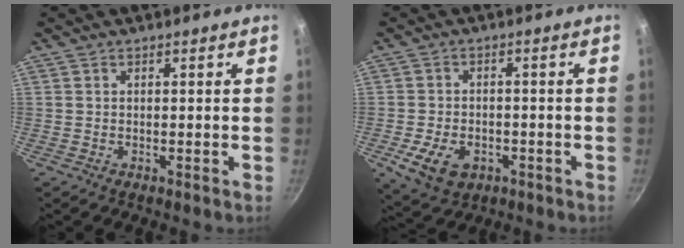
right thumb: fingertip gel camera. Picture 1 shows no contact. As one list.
[{"total": 8.6, "force": [-3.2, 5.9, 5.4], "torque": [-0.090, 0.009, -0.046]}]